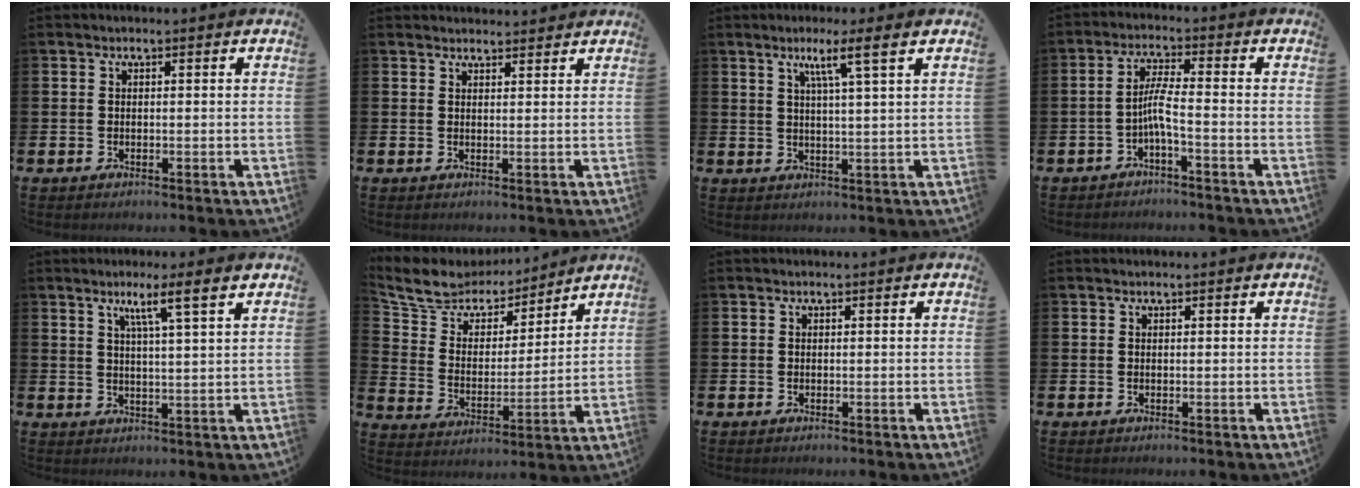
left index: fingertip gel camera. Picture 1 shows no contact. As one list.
[{"total": 2.0, "force": [1.9, 0.3, -0.1], "torque": [0.015, -0.013, 0.032]}, {"total": 4.8, "force": [3.0, -0.5, 3.7], "torque": [-0.071, -0.008, 0.045]}, {"total": 3.4, "force": [-1.9, 0.1, 2.9], "torque": [-0.053, 0.005, -0.039]}, {"total": 5.1, "force": [3.8, -0.4, 3.4], "torque": [-0.060, -0.019, 0.059]}, {"total": 8.1, "force": [7.2, 3.5, 1.2], "torque": [-0.070, -0.049, 0.129]}, {"total": 0.0}, {"total": 0.0}]